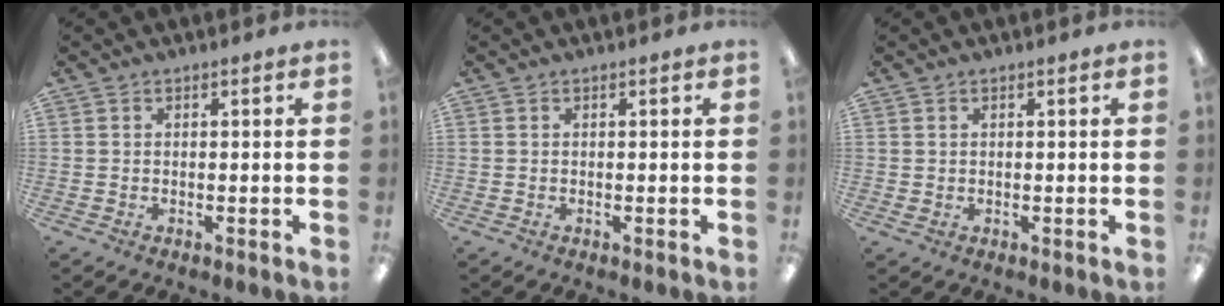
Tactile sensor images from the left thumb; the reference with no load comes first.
{"total": 0.0}
{"total": 0.7, "force": [0.5, 0.4, 0.1], "torque": [-0.002, 0.002, 0.009]}